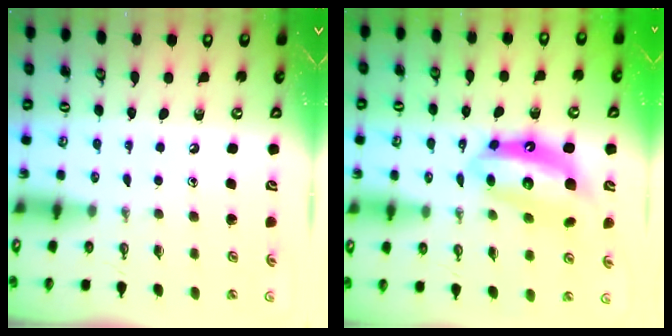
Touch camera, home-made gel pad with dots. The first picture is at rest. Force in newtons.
{"total": 12.8, "press": 12.7, "slide": 1.0}